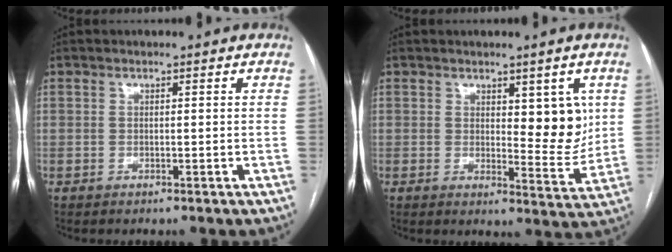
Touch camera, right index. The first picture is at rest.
{"total": 6.9, "force": [2.1, 2.6, 6.0], "torque": [-0.073, -0.009, 0.033]}